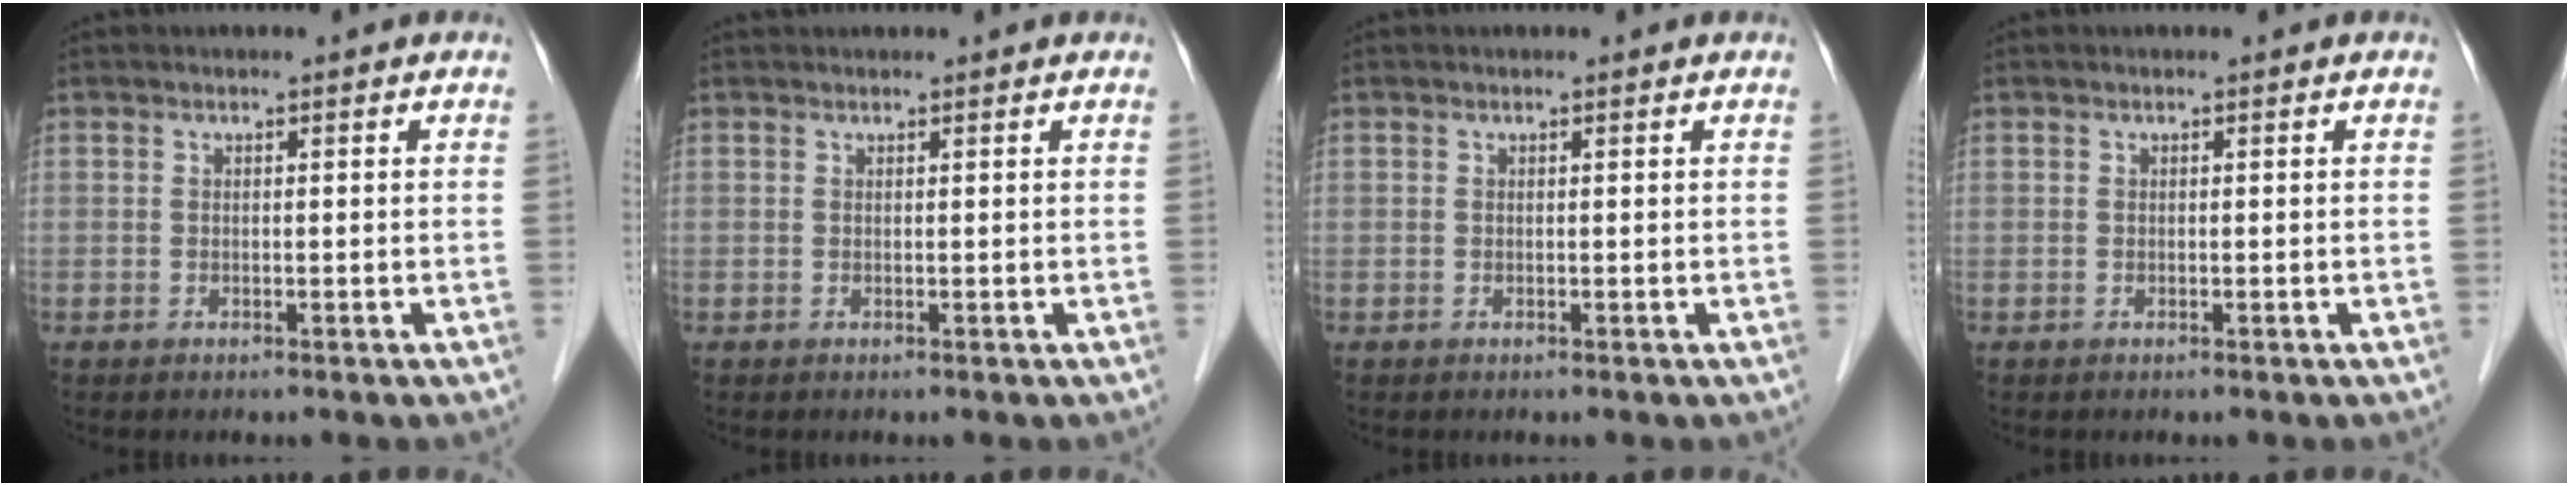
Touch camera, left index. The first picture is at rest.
{"total": 2.8, "force": [2.7, 0.6, 0.5], "torque": [-0.008, 0.028, 0.034]}
{"total": 0.7, "force": [0.7, 0.1, 0.0], "torque": [-0.007, 0.002, 0.008]}
{"total": 0.0}